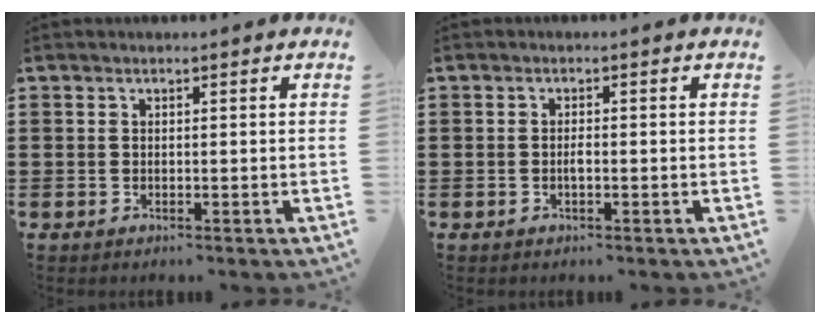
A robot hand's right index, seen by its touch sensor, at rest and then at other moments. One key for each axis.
{"total": 1.1, "fx": -0.3, "fy": 0.2, "fz": 1.0, "tx": -0.020, "ty": -0.001, "tz": -0.006}